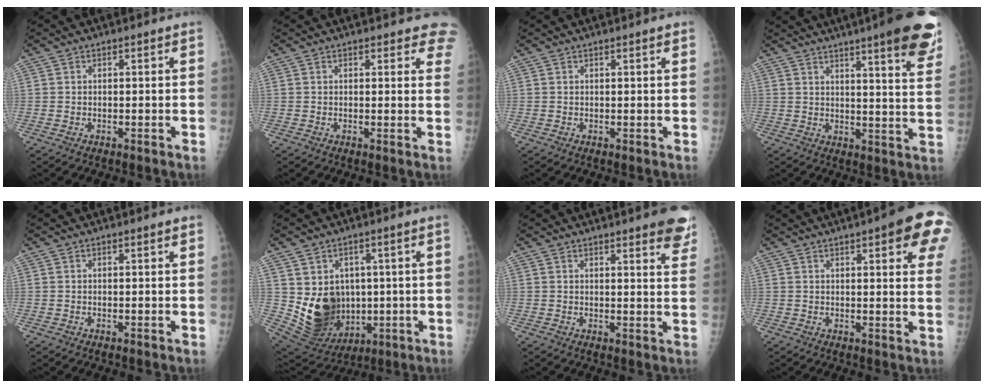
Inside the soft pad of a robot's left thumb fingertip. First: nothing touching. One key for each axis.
{"total": 4.8, "fx": 4.1, "fy": 2.0, "fz": 1.5, "tx": 0.021, "ty": -0.016, "tz": 0.025}
{"total": 0.7, "fx": 0.5, "fy": 0.0, "fz": 0.6, "tx": -0.007, "ty": 0.000, "tz": 0.005}
{"total": 16.7, "fx": 11.4, "fy": 1.9, "fz": 12.0, "tx": -0.130, "ty": -0.049, "tz": 0.131}
{"total": 0.6, "fx": 0.4, "fy": 0.0, "fz": 0.5, "tx": -0.005, "ty": 0.000, "tz": 0.004}
{"total": 14.0, "fx": 0.2, "fy": 11.5, "fz": 8.0, "tx": -0.096, "ty": -0.011, "tz": 0.042}
{"total": 8.7, "fx": 6.2, "fy": 1.7, "fz": 5.9, "tx": -0.047, "ty": -0.023, "tz": 0.061}
{"total": 14.0, "fx": 6.7, "fy": 3.4, "fz": 11.8, "tx": -0.121, "ty": -0.016, "tz": 0.070}